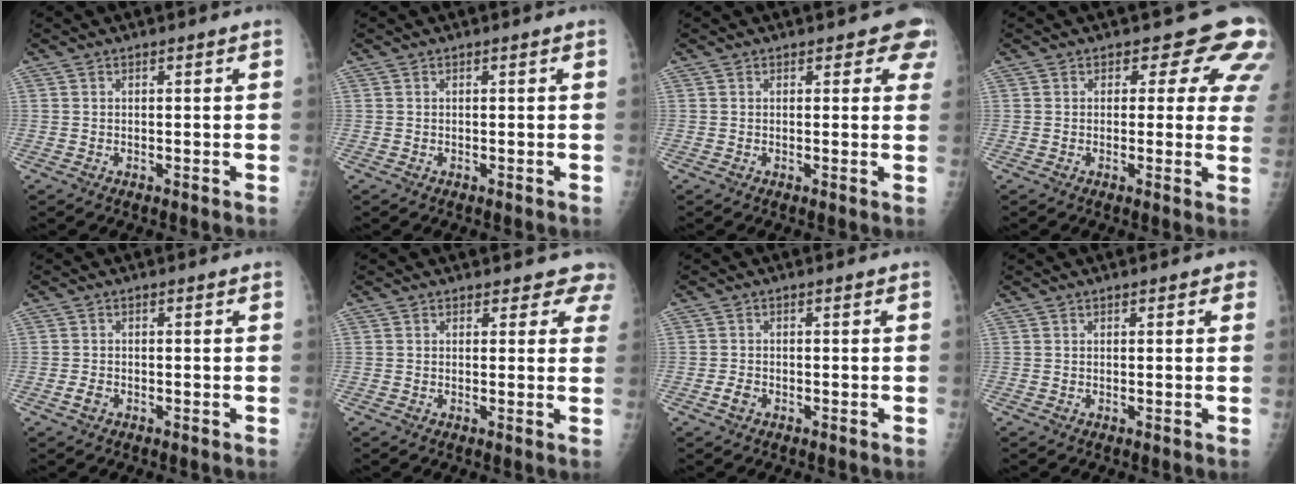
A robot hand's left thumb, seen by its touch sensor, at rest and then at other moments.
{"total": 0.0}
{"total": 3.9, "force": [3.0, 2.1, 1.4], "torque": [0.021, -0.010, 0.019]}
{"total": 8.5, "force": [5.5, 4.8, 4.2], "torque": [-0.002, -0.022, 0.037]}
{"total": 1.4, "force": [-0.8, 0.9, 0.7], "torque": [-0.017, 0.001, -0.015]}
{"total": 4.7, "force": [4.2, 2.2, -0.1], "torque": [0.045, -0.019, 0.020]}
{"total": 1.7, "force": [-1.0, 1.1, 0.9], "torque": [-0.020, 0.003, -0.019]}
{"total": 1.5, "force": [0.7, 0.8, 1.0], "torque": [-0.003, 0.001, 0.005]}